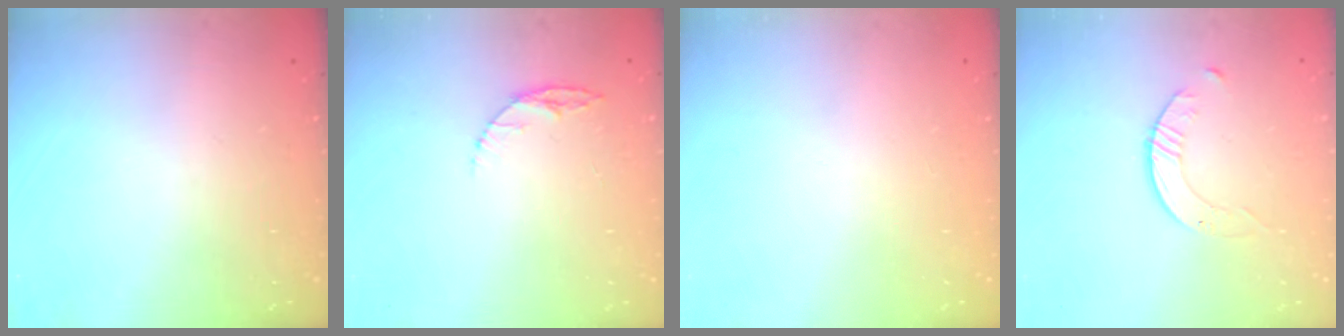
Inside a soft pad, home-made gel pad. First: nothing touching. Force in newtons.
{"total": 5.0, "press": 5.0, "slide": 0.5}
{"total": 0.0}
{"total": 2.6, "press": 2.6, "slide": 0.3}